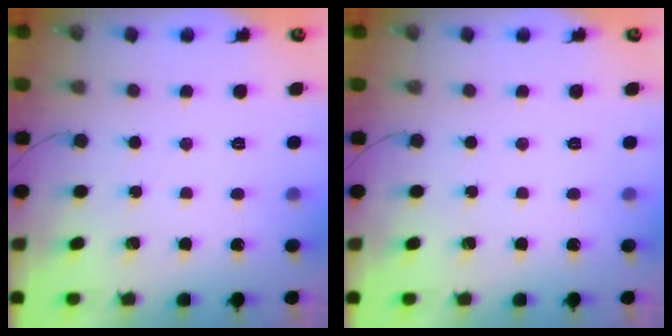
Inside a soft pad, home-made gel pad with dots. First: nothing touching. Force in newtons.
{"total": 0.0}